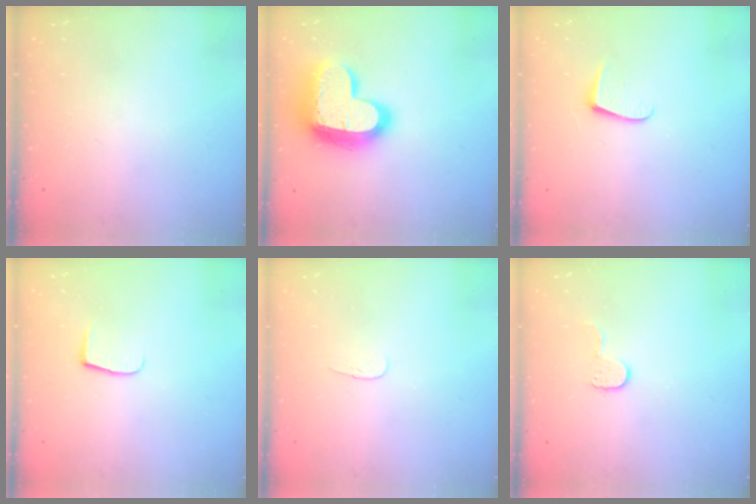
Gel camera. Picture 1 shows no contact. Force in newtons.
{"total": 19.1, "press": 19.0, "slide": 1.5}
{"total": 5.9, "press": 5.8, "slide": 0.5}
{"total": 5.2, "press": 5.2, "slide": 0.7}
{"total": 2.8, "press": 2.8, "slide": 0.3}
{"total": 5.4, "press": 5.4, "slide": 0.5}